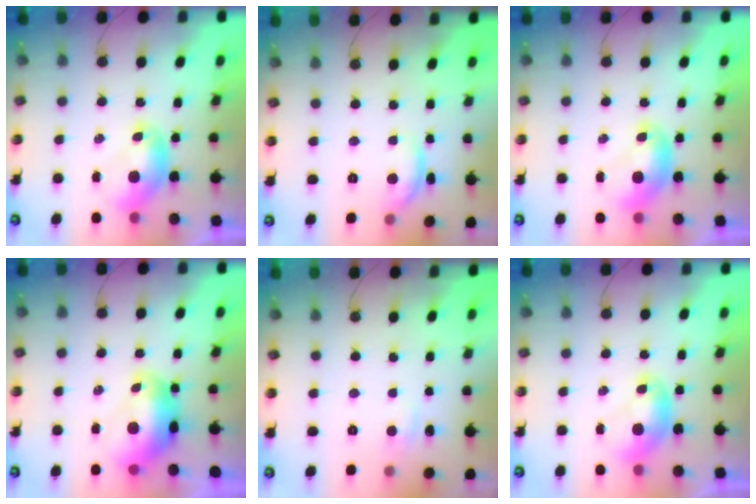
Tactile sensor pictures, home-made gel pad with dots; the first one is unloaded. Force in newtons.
{"total": 2.6, "press": 2.6, "slide": 0.5}
{"total": 0.0}
{"total": 2.8, "press": 2.7, "slide": 0.7}
{"total": 3.0, "press": 3.0, "slide": 0.3}
{"total": 0.0}